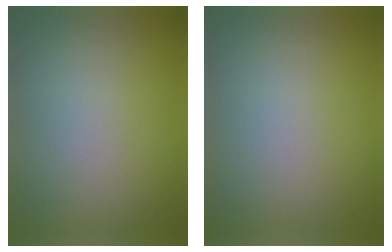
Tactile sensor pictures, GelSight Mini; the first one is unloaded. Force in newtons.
{"total": 0.0}